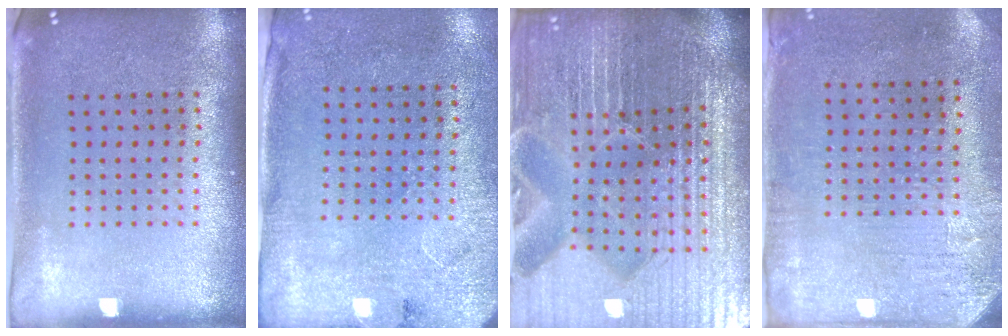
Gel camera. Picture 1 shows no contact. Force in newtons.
{"total": 2.6, "press": 2.2, "slide": 1.5}
{"total": 7.2, "press": 6.3, "slide": 3.4}
{"total": 3.2, "press": 2.5, "slide": 1.9}